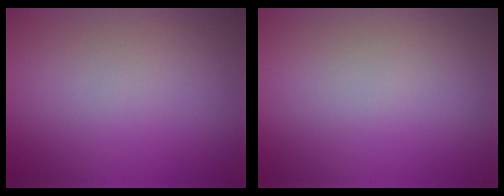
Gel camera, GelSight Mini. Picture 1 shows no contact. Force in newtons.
{"total": 0.0}